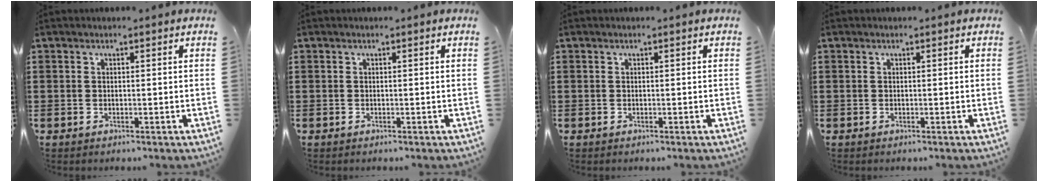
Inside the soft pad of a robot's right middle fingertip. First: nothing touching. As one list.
[{"total": 0.0}, {"total": 0.0}, {"total": 0.0}]